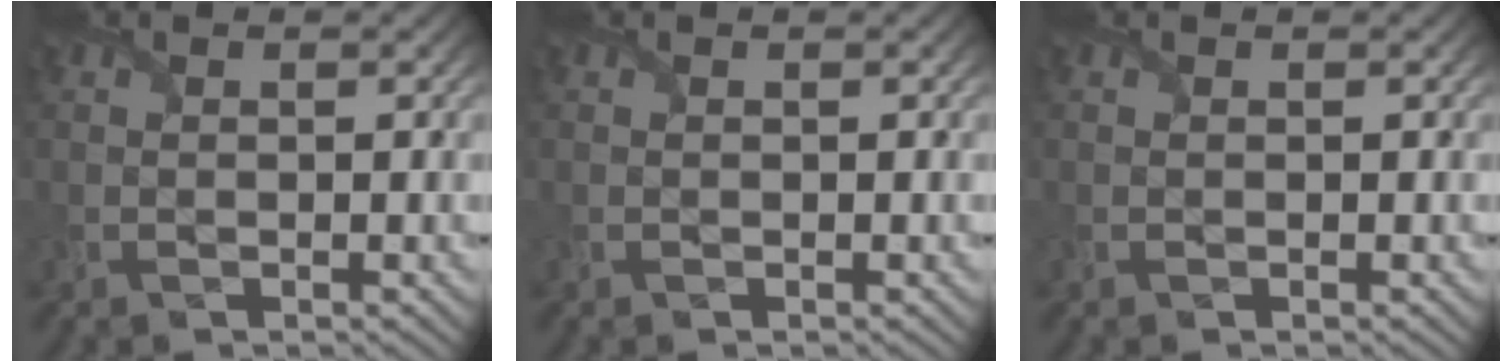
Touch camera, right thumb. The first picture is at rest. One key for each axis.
{"total": 0.0}
{"total": 0.0}